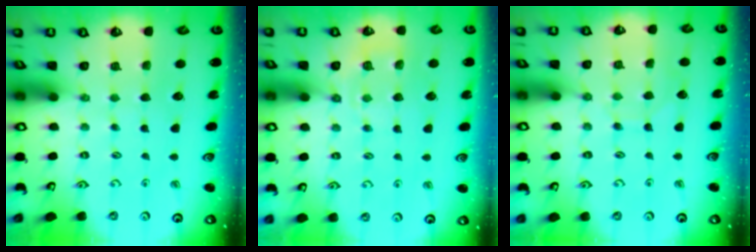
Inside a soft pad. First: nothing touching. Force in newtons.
{"total": 6.4, "press": 6.3, "slide": 1.0}
{"total": 6.2, "press": 6.2, "slide": 0.5}